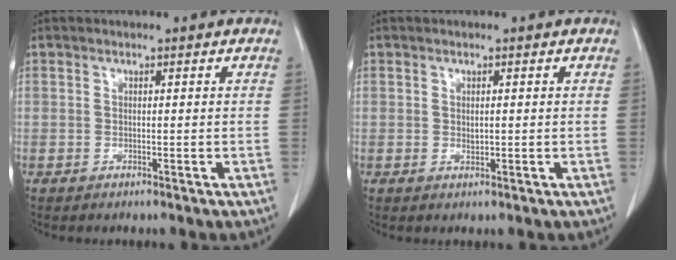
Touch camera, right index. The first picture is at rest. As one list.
[{"total": 1.0, "force": [0.1, 0.4, 0.9], "torque": [-0.016, -0.003, 0.005]}]